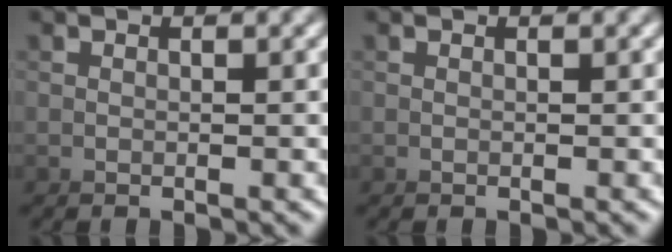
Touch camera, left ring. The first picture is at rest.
{"total": 4.5, "force": [1.2, -3.2, -2.9], "torque": [0.049, 0.021, 0.010]}